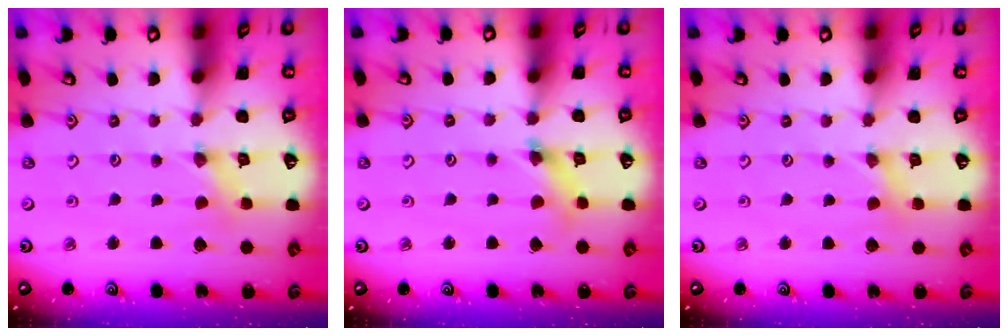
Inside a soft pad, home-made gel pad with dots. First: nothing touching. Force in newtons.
{"total": 4.7, "press": 4.7, "slide": 0.5}
{"total": 1.2, "press": 1.2, "slide": 0.3}